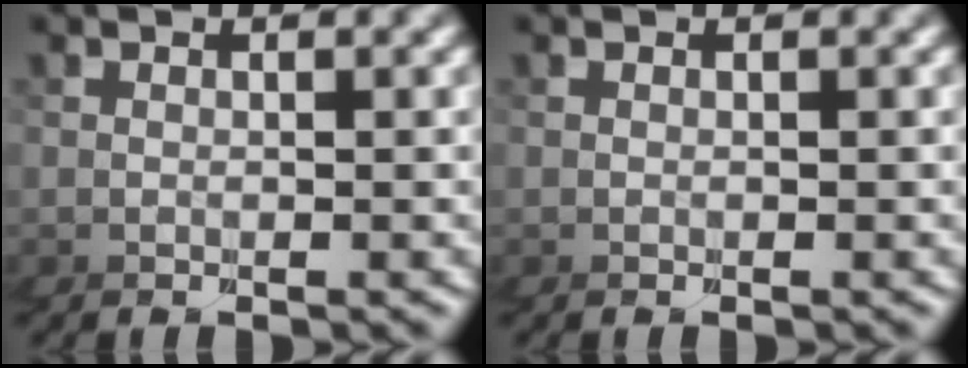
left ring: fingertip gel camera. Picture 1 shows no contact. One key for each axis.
{"total": 0.0}